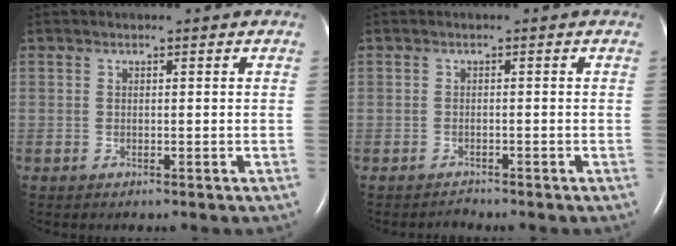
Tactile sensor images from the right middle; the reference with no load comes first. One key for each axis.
{"total": 1.0, "fx": -0.9, "fy": 0.2, "fz": -0.4, "tx": 0.004, "ty": -0.005, "tz": -0.018}